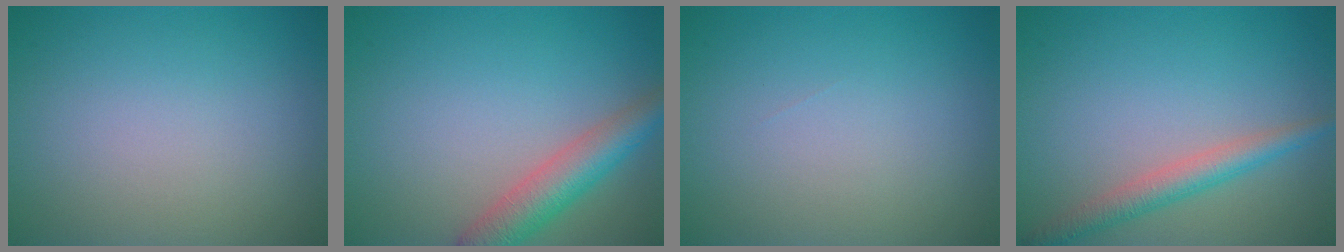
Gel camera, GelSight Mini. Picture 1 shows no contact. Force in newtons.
{"total": 4.5, "press": 4.5, "slide": 0.2}
{"total": 0.0}
{"total": 2.9, "press": 2.9, "slide": 0.1}